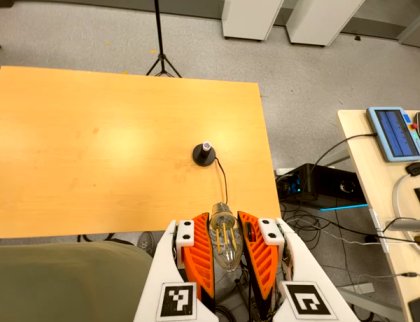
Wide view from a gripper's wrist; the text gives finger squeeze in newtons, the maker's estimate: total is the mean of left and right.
{"total": 21.4, "left": 22.8, "right": 19.9}